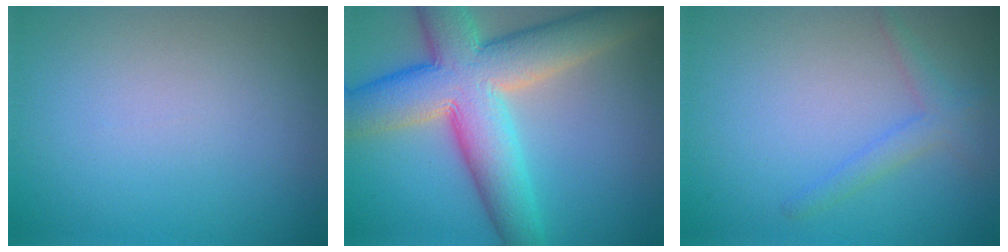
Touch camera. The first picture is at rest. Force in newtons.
{"total": 11.3, "press": 11.3, "slide": 0.8}
{"total": 1.8, "press": 1.8, "slide": 0.0}